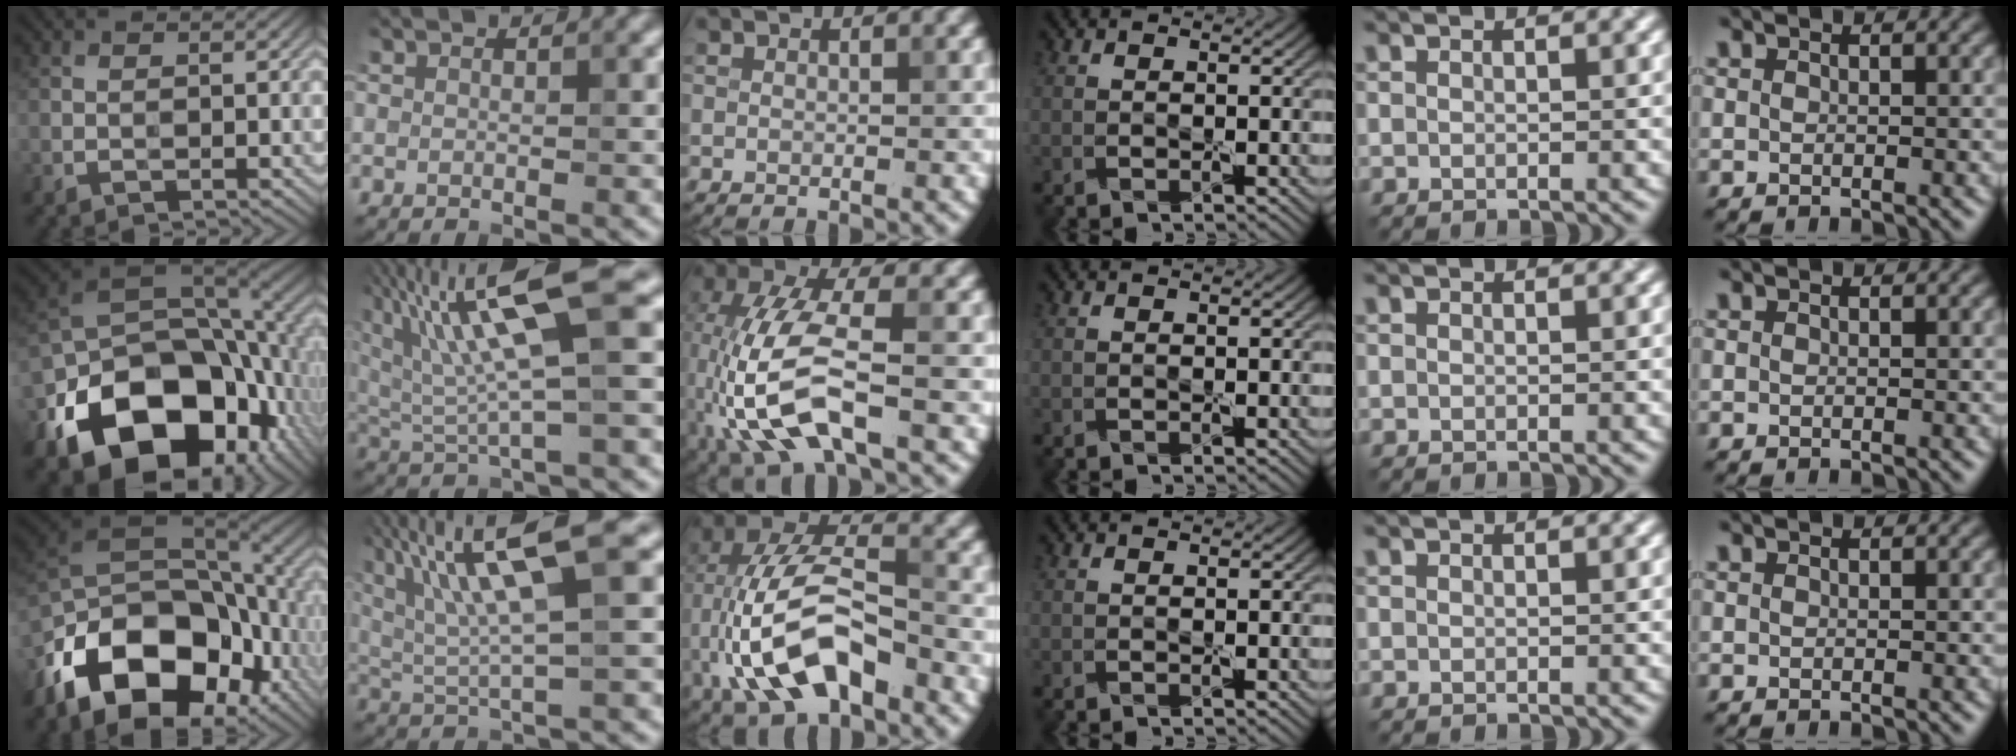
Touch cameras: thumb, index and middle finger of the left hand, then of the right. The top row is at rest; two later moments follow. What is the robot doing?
{"motion": "peel", "object": "sticker"}